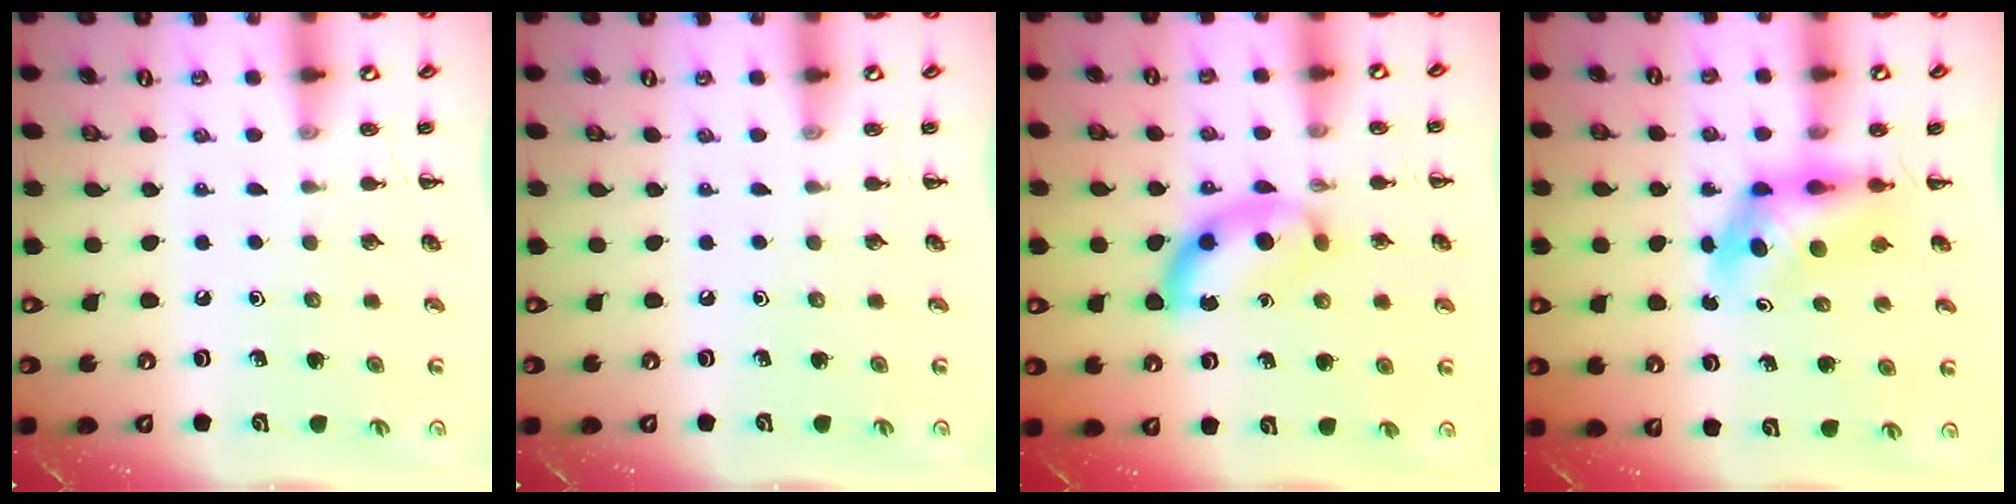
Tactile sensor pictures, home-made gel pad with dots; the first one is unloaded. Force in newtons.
{"total": 0.0}
{"total": 9.5, "press": 9.5, "slide": 0.7}
{"total": 5.0, "press": 4.9, "slide": 0.9}